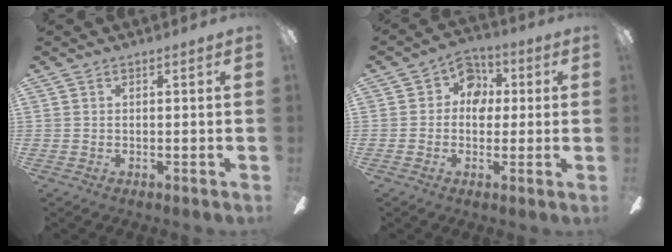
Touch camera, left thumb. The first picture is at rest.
{"total": 7.0, "force": [1.1, 6.0, 3.4], "torque": [-0.044, 0.011, 0.018]}